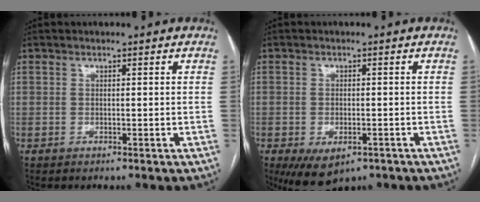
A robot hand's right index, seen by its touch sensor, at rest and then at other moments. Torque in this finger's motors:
{"motor_torque": [1.32, -0.80, 0.36, 0.07]}